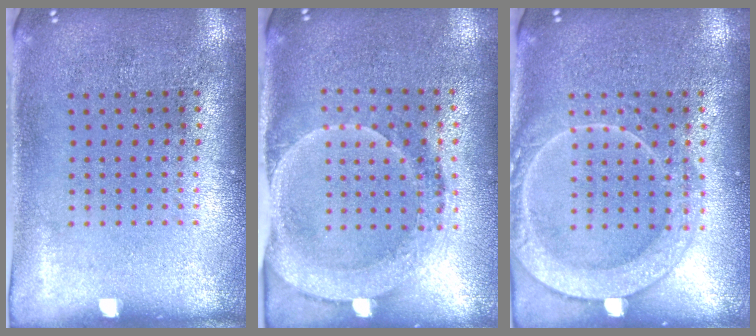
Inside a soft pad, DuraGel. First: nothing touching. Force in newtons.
{"total": 1.8, "press": 1.7, "slide": 0.7}
{"total": 3.4, "press": 3.3, "slide": 0.5}